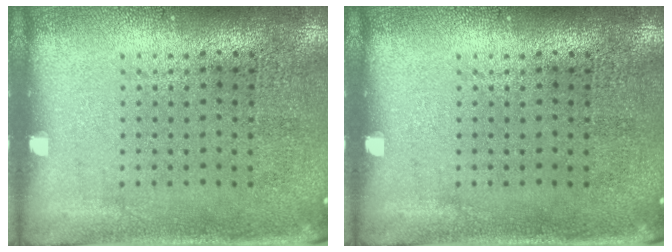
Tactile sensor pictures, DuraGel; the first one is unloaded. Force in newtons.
{"total": 0.0}